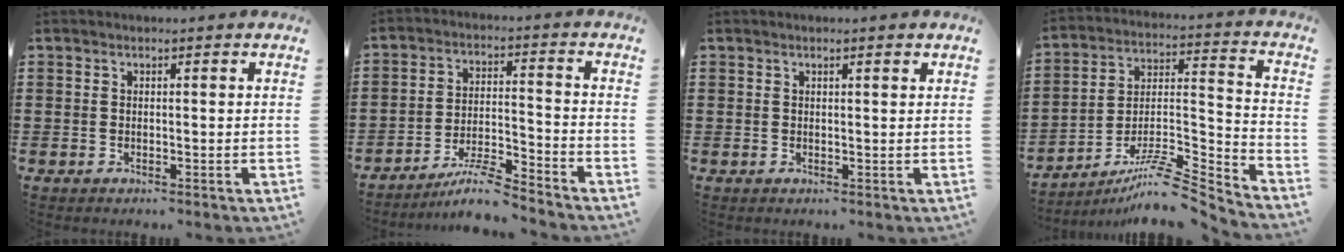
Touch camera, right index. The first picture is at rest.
{"total": 6.9, "force": [-6.3, 0.2, 2.9], "torque": [-0.059, -0.001, -0.121]}
{"total": 0.7, "force": [0.4, 0.1, 0.5], "torque": [-0.010, 0.002, 0.007]}
{"total": 9.2, "force": [-7.6, 1.5, 5.1], "torque": [-0.076, 0.012, -0.147]}